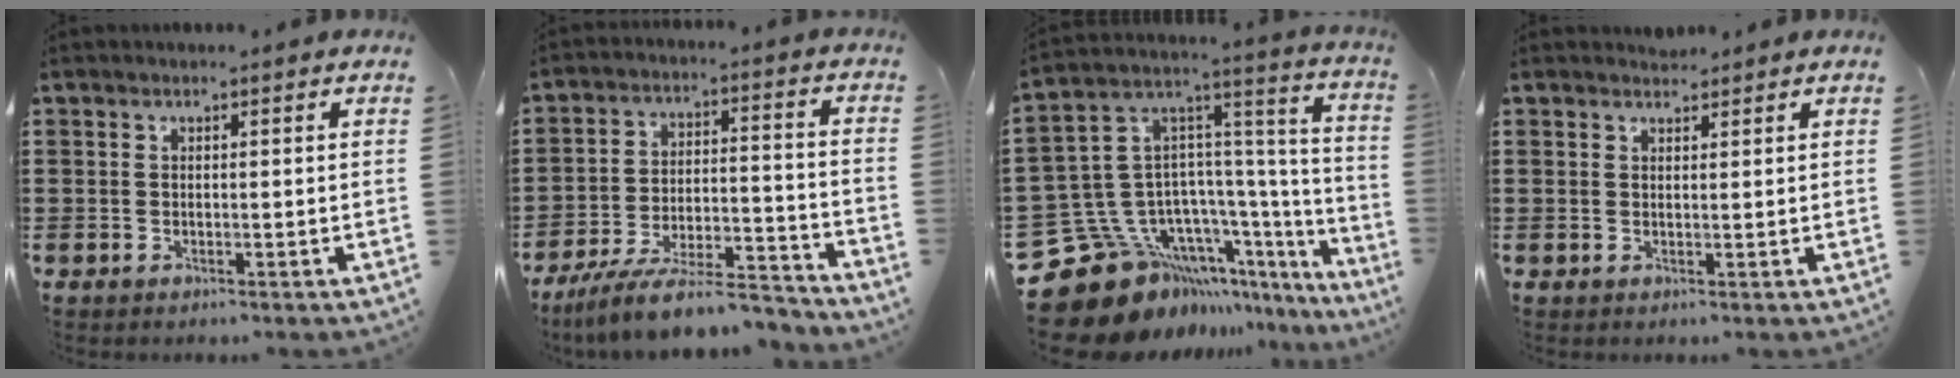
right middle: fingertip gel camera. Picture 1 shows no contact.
{"total": 10.1, "force": [-8.9, 1.1, 4.7], "torque": [-0.081, 0.016, -0.171]}
{"total": 14.7, "force": [-10.1, 9.4, 5.0], "torque": [-0.150, -0.005, -0.169]}
{"total": 1.3, "force": [1.3, 0.3, -0.1], "torque": [-0.001, 0.001, 0.026]}